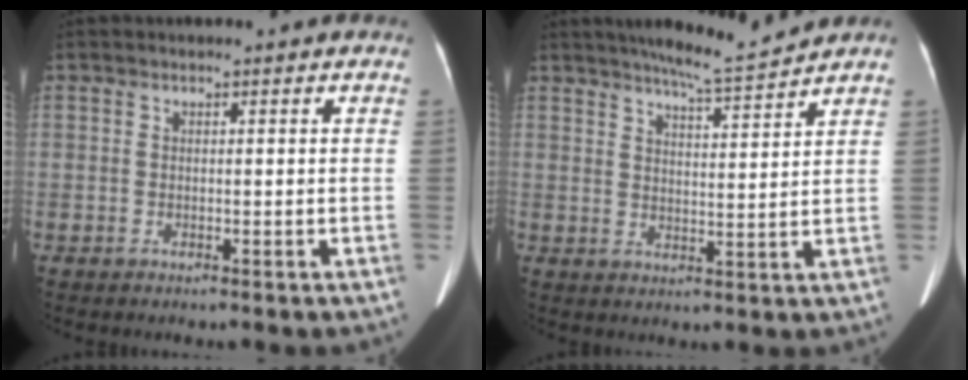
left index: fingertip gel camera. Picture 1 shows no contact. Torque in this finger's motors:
{"motor_torque": [0.06, -0.36, 0.01, -0.01]}